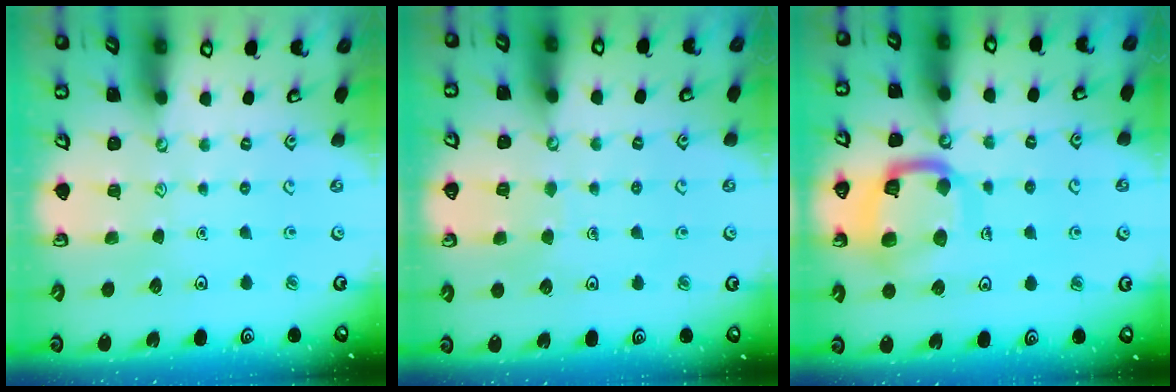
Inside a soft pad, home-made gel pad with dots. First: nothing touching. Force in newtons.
{"total": 2.9, "press": 2.9, "slide": 0.2}
{"total": 14.6, "press": 14.5, "slide": 1.6}